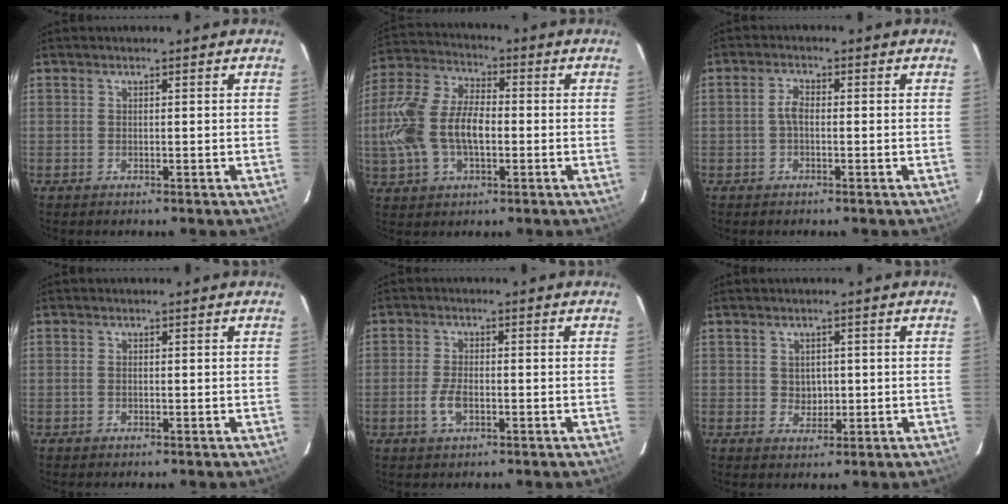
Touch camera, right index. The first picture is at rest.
{"total": 16.0, "force": [-2.0, 9.2, 13.0], "torque": [-0.283, 0.012, -0.035]}
{"total": 1.9, "force": [-0.5, 1.0, 1.5], "torque": [-0.033, 0.007, -0.011]}
{"total": 0.7, "force": [-0.2, 0.5, 0.4], "torque": [-0.006, 0.001, -0.004]}
{"total": 4.0, "force": [-1.4, 1.9, 3.3], "torque": [-0.074, 0.000, -0.026]}
{"total": 2.7, "force": [0.2, 2.5, 1.1], "torque": [-0.016, 0.005, 0.007]}